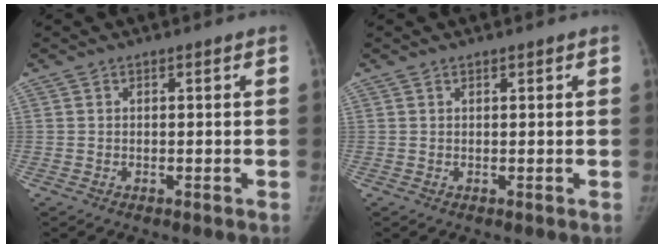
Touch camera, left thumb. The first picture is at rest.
{"total": 0.5, "force": [0.4, 0.2, 0.2], "torque": [-0.004, -0.002, 0.006]}